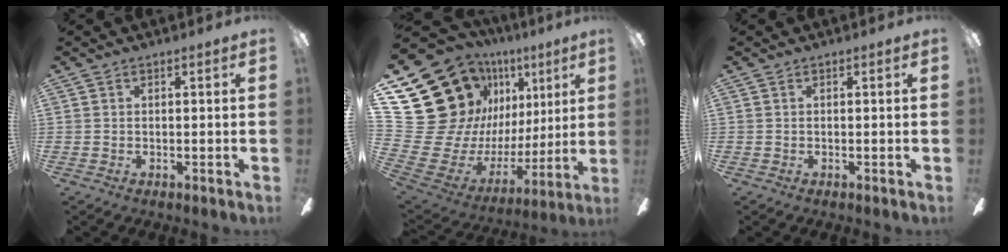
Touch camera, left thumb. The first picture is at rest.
{"total": 26.3, "force": [11.8, 19.4, 13.1], "torque": [-0.250, -0.118, 0.274]}
{"total": 0.0}